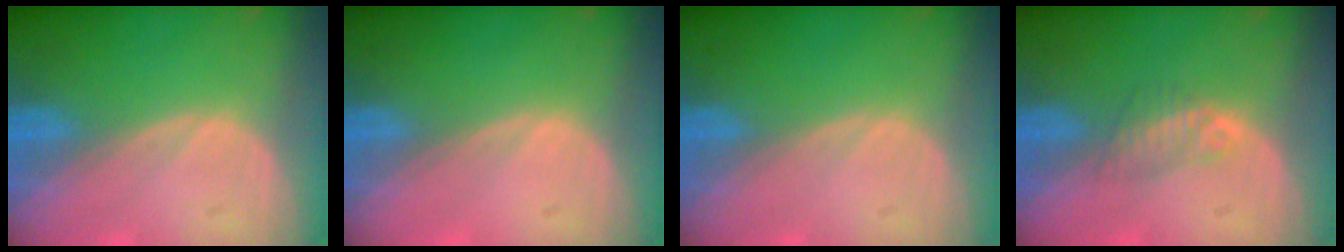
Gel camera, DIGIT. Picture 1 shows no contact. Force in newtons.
{"total": 0.0}
{"total": 0.0}
{"total": 2.3, "press": 2.1, "slide": 0.8}